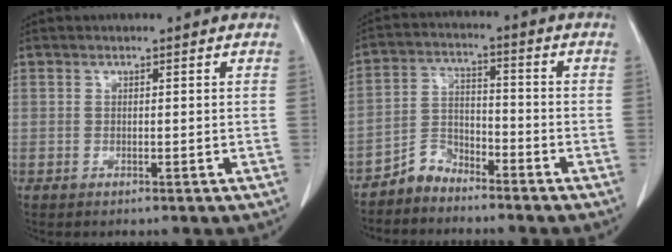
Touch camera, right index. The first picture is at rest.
{"total": 4.9, "force": [-4.3, 2.3, 0.4], "torque": [-0.006, 0.006, -0.086]}